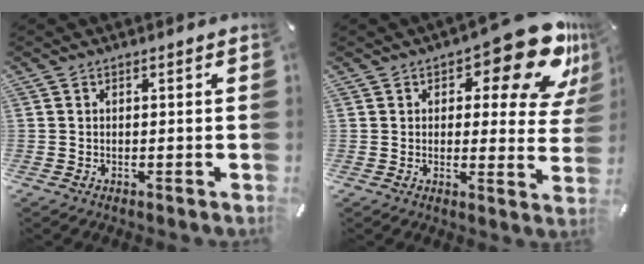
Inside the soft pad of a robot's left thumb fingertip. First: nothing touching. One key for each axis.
{"total": 16.4, "fx": 9.5, "fy": 6.7, "fz": 11.6, "tx": -0.142, "ty": -0.065, "tz": 0.154}